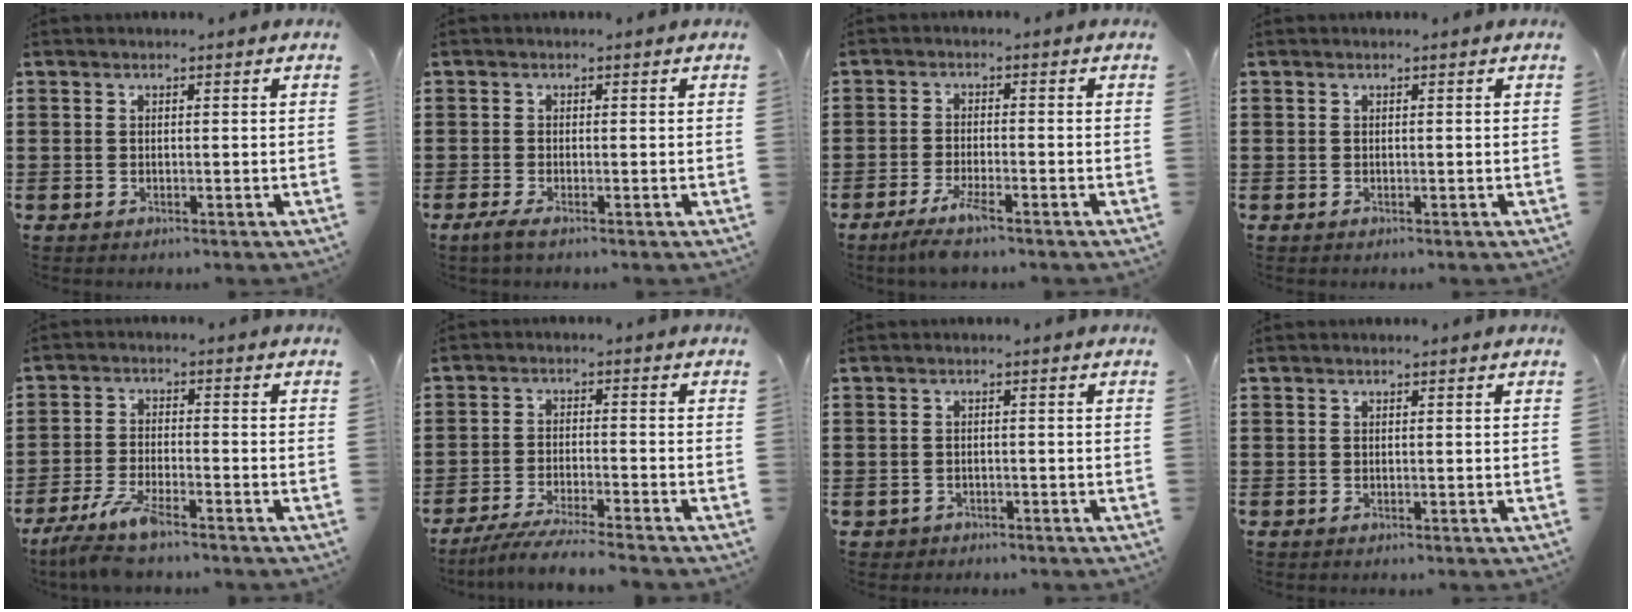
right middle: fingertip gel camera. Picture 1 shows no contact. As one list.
[{"total": 1.1, "force": [-0.5, 0.0, 1.0], "torque": [-0.017, -0.006, -0.008]}, {"total": 4.1, "force": [-2.9, 0.1, 2.8], "torque": [-0.067, -0.013, -0.057]}, {"total": 0.0}, {"total": 6.3, "force": [-5.1, 0.4, 3.8], "torque": [-0.095, -0.020, -0.100]}, {"total": 4.7, "force": [-4.4, -0.3, 1.8], "torque": [-0.035, -0.014, -0.084]}, {"total": 0.9, "force": [-0.8, 0.4, -0.1], "torque": [-0.002, 0.001, -0.019]}, {"total": 0.0}]